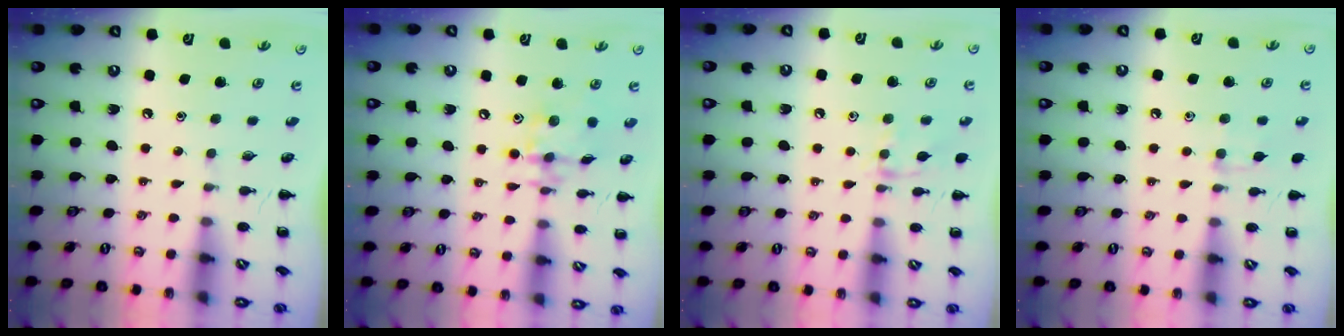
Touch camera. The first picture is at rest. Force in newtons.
{"total": 11.4, "press": 11.4, "slide": 1.4}
{"total": 8.5, "press": 8.4, "slide": 1.2}
{"total": 6.5, "press": 6.1, "slide": 2.2}